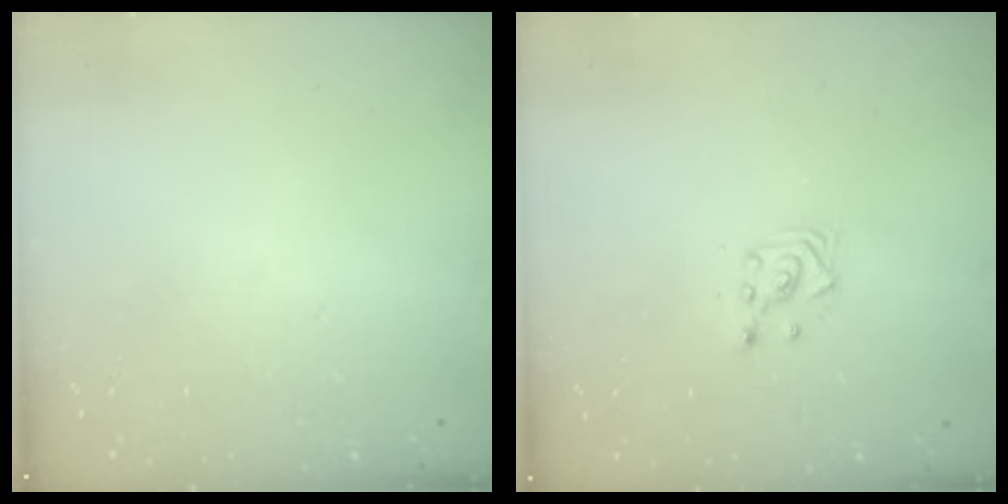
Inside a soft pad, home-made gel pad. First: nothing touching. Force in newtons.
{"total": 3.0, "press": 3.0, "slide": 0.5}